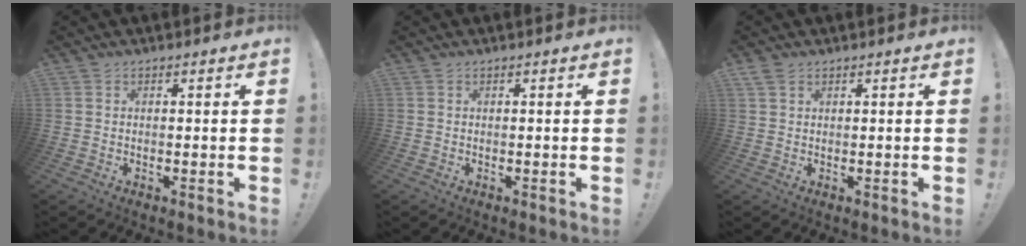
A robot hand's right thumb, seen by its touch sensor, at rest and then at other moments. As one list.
[{"total": 0.0}, {"total": 2.0, "force": [1.3, 1.0, 1.1], "torque": [-0.016, -0.003, 0.023]}]